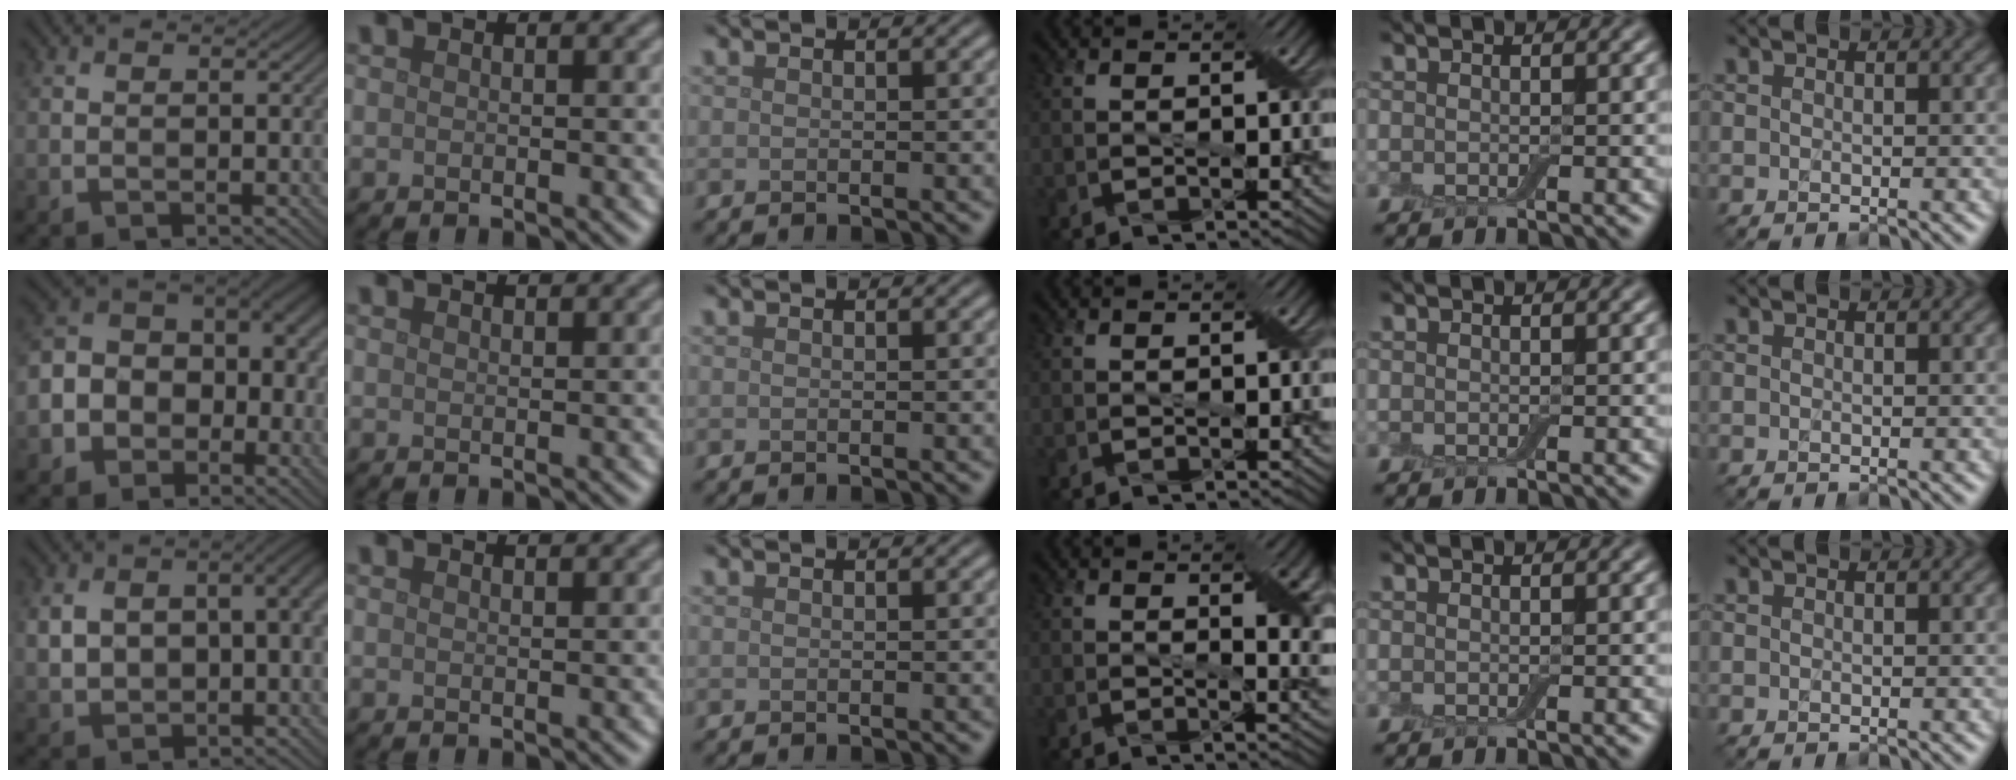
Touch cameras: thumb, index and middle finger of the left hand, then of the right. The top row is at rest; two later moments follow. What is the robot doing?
{"motion": "insert", "object": "backpack"}